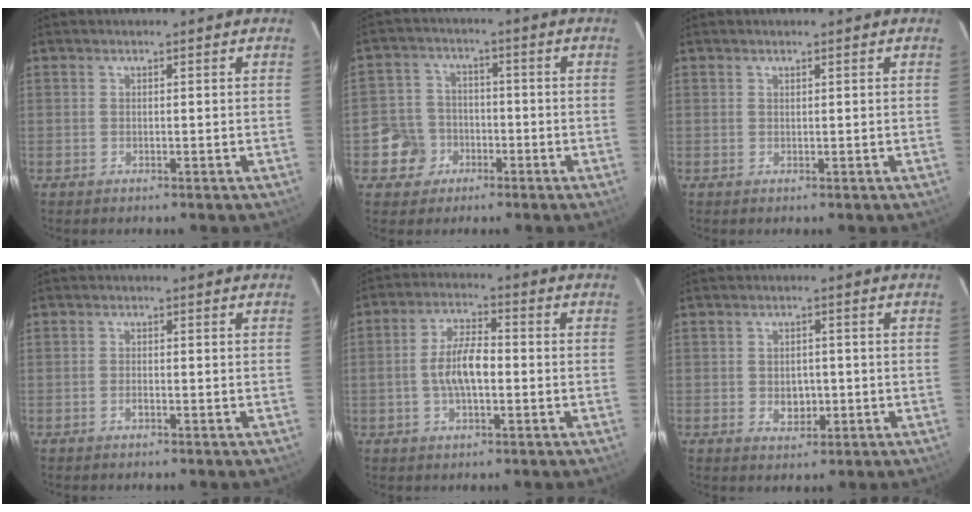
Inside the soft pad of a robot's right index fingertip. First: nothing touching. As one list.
[{"total": 6.9, "force": [-2.8, 6.3, 1.0], "torque": [-0.040, 0.024, -0.044]}, {"total": 0.0}, {"total": 1.0, "force": [-0.6, 0.4, 0.7], "torque": [-0.015, 0.000, -0.009]}, {"total": 7.5, "force": [-1.1, 3.0, 6.8], "torque": [-0.131, 0.010, -0.018]}, {"total": 4.1, "force": [-0.8, 3.1, 2.4], "torque": [-0.041, -0.002, -0.006]}]